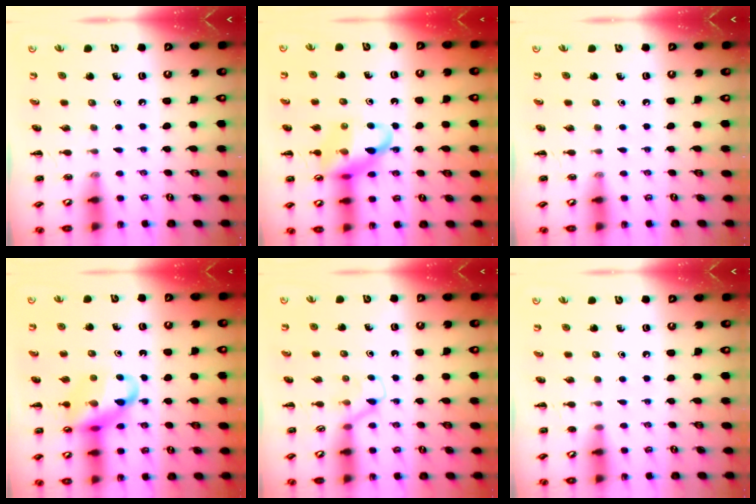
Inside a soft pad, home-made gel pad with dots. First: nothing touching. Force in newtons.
{"total": 14.7, "press": 14.4, "slide": 2.8}
{"total": 0.0}
{"total": 14.4, "press": 13.9, "slide": 3.7}
{"total": 3.5, "press": 3.3, "slide": 1.2}
{"total": 1.9, "press": 1.9, "slide": 0.4}